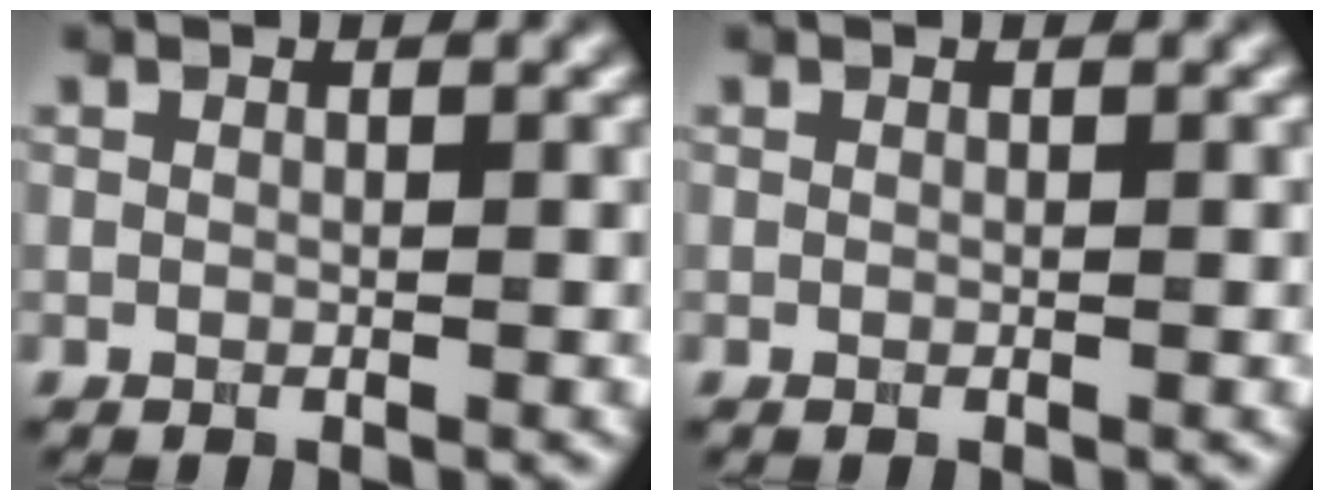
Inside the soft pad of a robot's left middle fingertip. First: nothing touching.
{"total": 0.0}